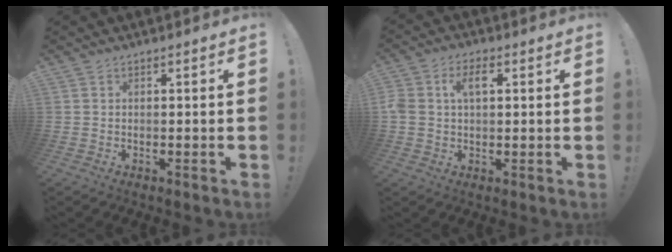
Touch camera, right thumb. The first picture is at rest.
{"total": 6.0, "force": [1.3, 4.0, 4.3], "torque": [-0.085, 0.010, 0.021]}